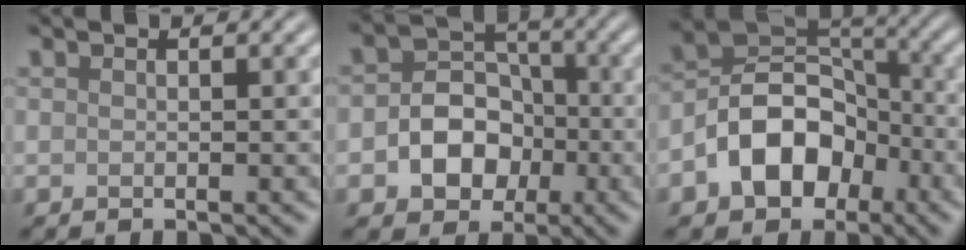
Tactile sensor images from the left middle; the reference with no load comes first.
{"total": 5.8, "force": [-1.5, 4.6, 3.2], "torque": [-0.028, 0.001, -0.038]}
{"total": 8.2, "force": [-3.5, 5.7, 4.7], "torque": [-0.073, 0.006, -0.073]}